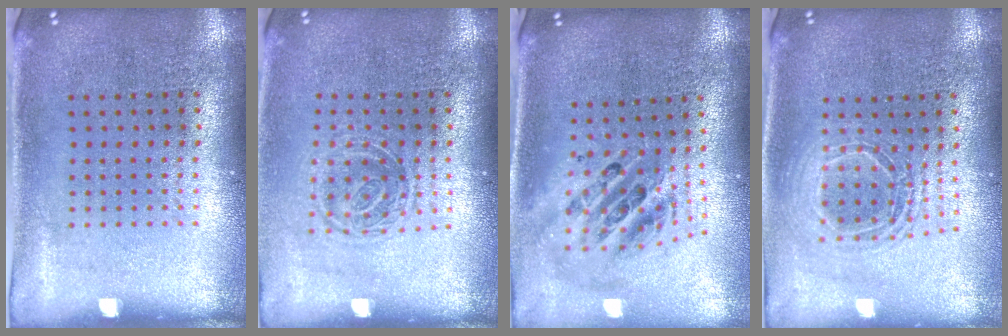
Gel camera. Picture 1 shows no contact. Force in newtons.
{"total": 1.3, "press": 1.1, "slide": 0.7}
{"total": 2.4, "press": 1.8, "slide": 1.5}
{"total": 1.6, "press": 1.3, "slide": 0.8}